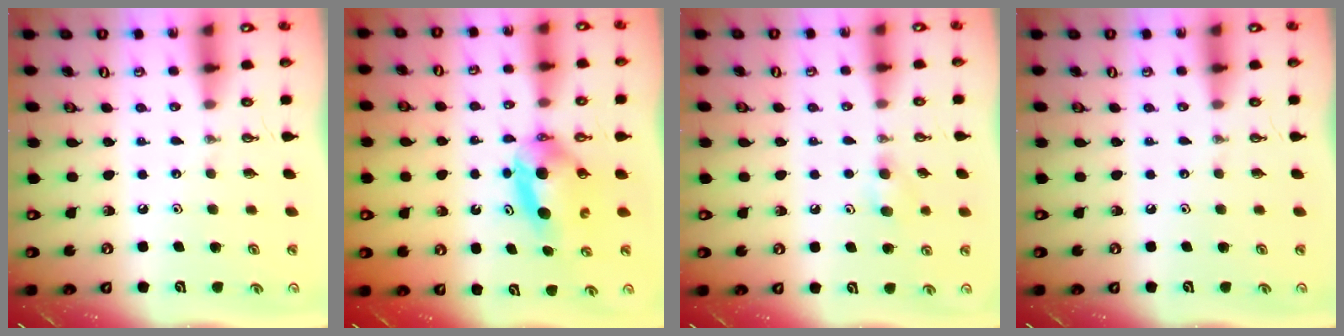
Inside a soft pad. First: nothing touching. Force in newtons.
{"total": 7.0, "press": 6.3, "slide": 3.0}
{"total": 5.2, "press": 5.0, "slide": 1.3}
{"total": 0.0}